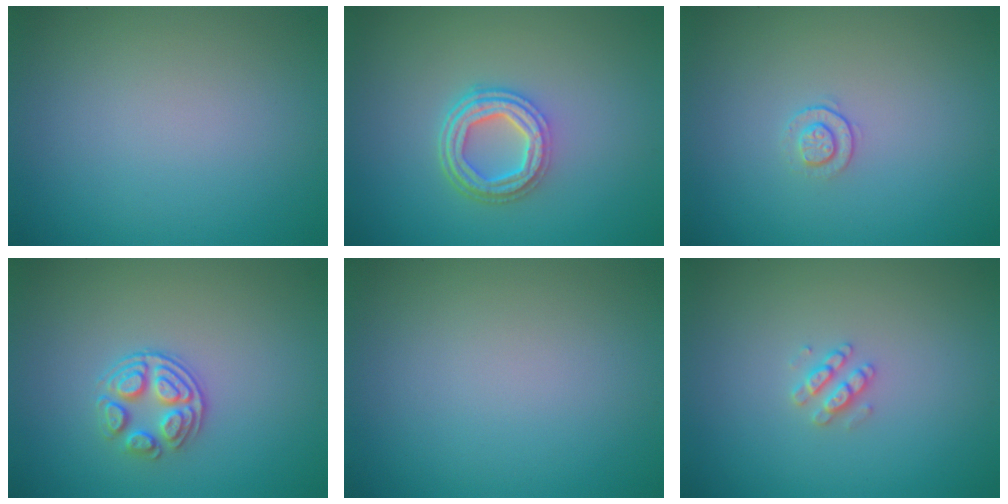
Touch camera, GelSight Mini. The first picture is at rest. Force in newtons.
{"total": 4.3, "press": 3.3, "slide": 2.9}
{"total": 1.1, "press": 0.7, "slide": 0.9}
{"total": 3.0, "press": 2.6, "slide": 1.5}
{"total": 0.0}
{"total": 1.6, "press": 1.6, "slide": 0.3}